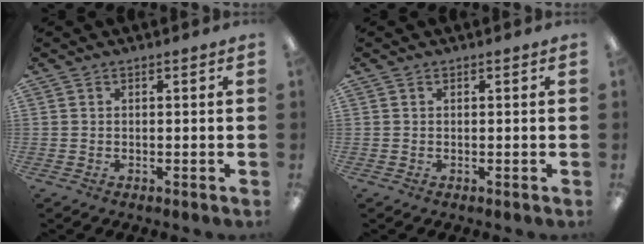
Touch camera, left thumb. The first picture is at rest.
{"total": 0.0}